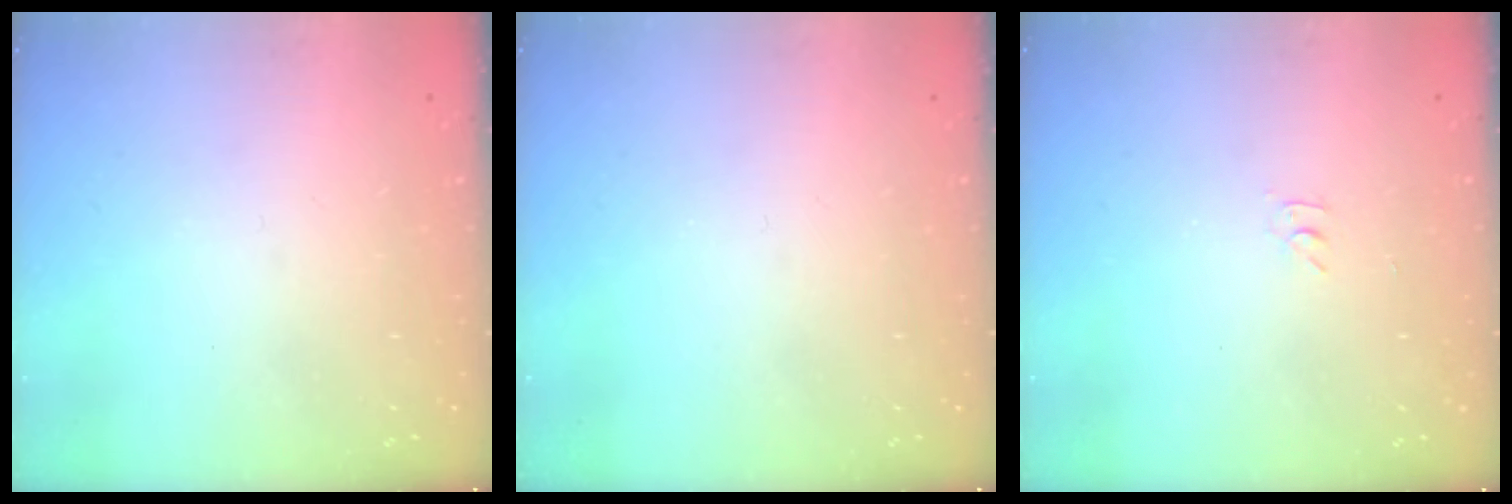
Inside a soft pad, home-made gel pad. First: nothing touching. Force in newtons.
{"total": 0.0}
{"total": 2.8, "press": 2.8, "slide": 0.4}